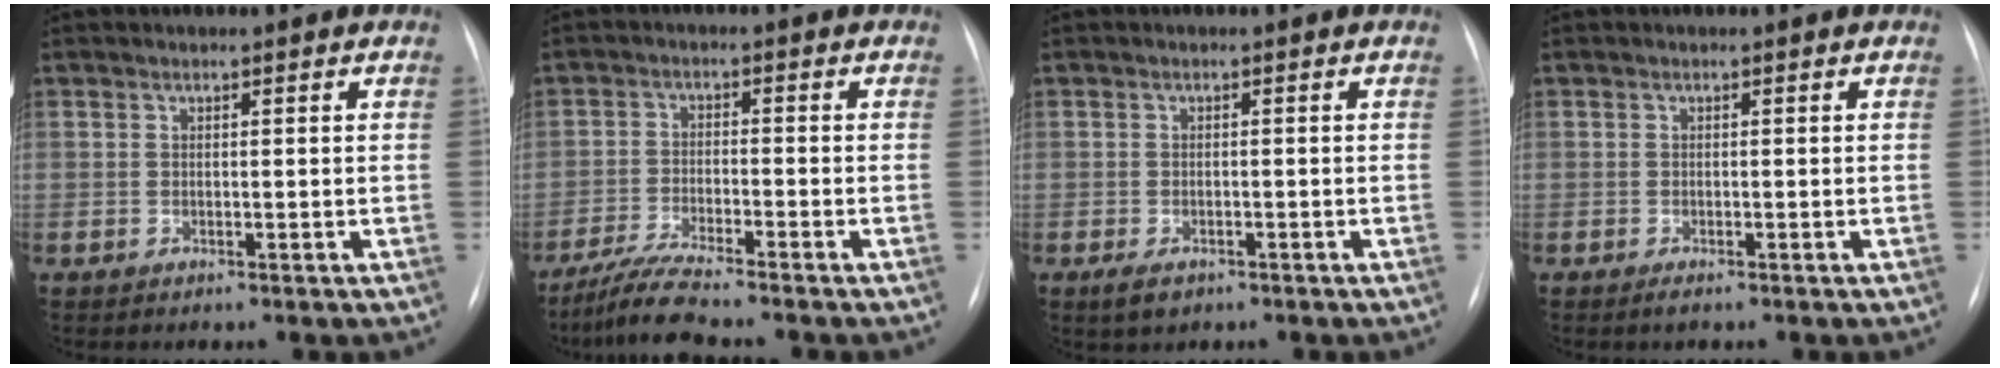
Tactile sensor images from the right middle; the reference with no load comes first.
{"total": 5.7, "force": [-5.1, -0.7, 2.6], "torque": [-0.053, -0.026, -0.097]}
{"total": 2.5, "force": [-1.5, 1.4, 1.5], "torque": [-0.031, -0.003, -0.016]}
{"total": 0.7, "force": [-0.4, 0.3, 0.5], "torque": [-0.004, 0.000, 0.000]}